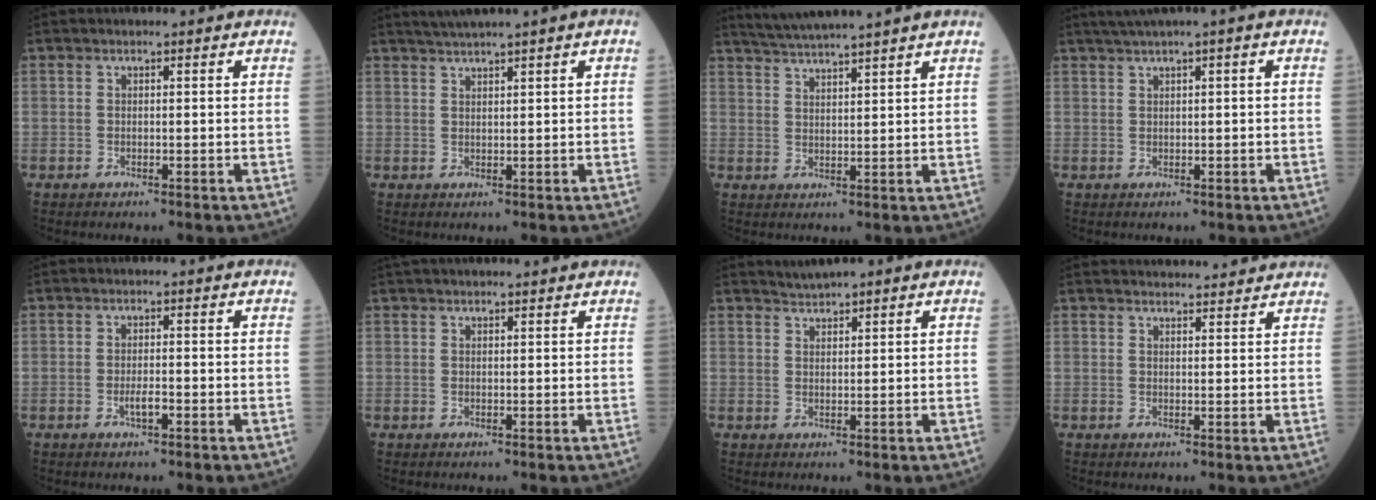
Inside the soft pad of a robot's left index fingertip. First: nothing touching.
{"total": 3.2, "force": [2.4, -0.7, 2.0], "torque": [-0.043, 0.011, 0.048]}
{"total": 7.6, "force": [6.8, -1.7, 3.1], "torque": [-0.057, 0.016, 0.111]}
{"total": 2.9, "force": [1.5, -0.3, 2.5], "torque": [-0.049, 0.013, 0.031]}
{"total": 1.8, "force": [-0.8, 0.3, 1.6], "torque": [-0.031, 0.000, -0.014]}
{"total": 5.7, "force": [5.3, 0.5, 2.2], "torque": [-0.030, 0.035, 0.073]}
{"total": 1.8, "force": [1.8, 0.0, 0.5], "torque": [-0.014, 0.013, 0.034]}
{"total": 10.1, "force": [9.8, 1.2, 2.2], "torque": [-0.024, 0.023, 0.116]}